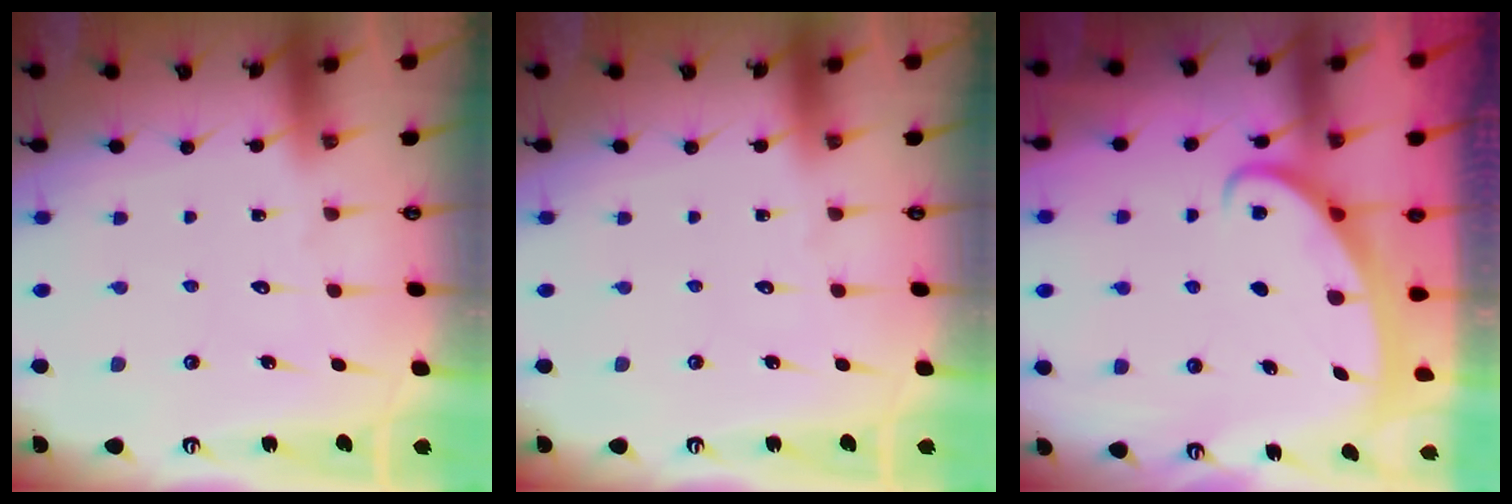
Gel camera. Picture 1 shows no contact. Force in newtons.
{"total": 0.0}
{"total": 2.5, "press": 2.5, "slide": 0.3}